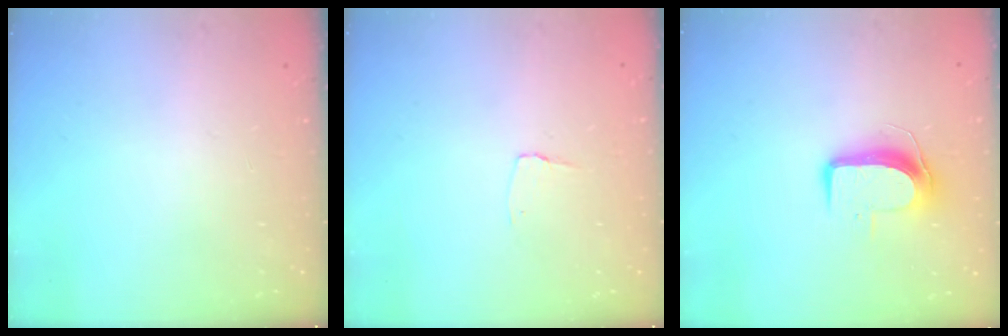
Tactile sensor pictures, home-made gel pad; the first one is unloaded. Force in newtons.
{"total": 2.9, "press": 2.9, "slide": 0.3}
{"total": 9.0, "press": 9.0, "slide": 0.8}